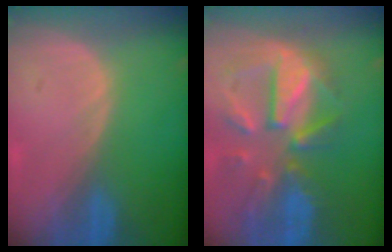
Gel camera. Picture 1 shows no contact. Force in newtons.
{"total": 11.7, "press": 10.2, "slide": 5.6}